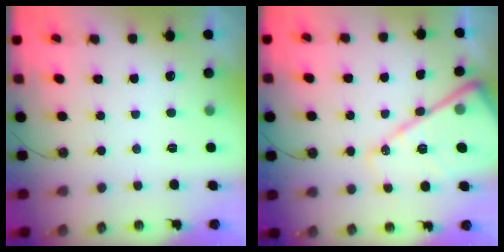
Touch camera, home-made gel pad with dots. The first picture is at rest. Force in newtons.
{"total": 17.7, "press": 17.6, "slide": 1.9}